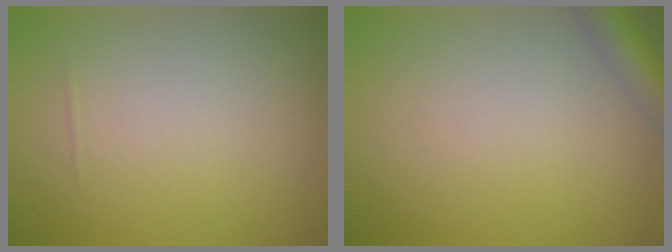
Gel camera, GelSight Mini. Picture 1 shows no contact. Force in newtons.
{"total": 2.9, "press": 2.9, "slide": 0.2}